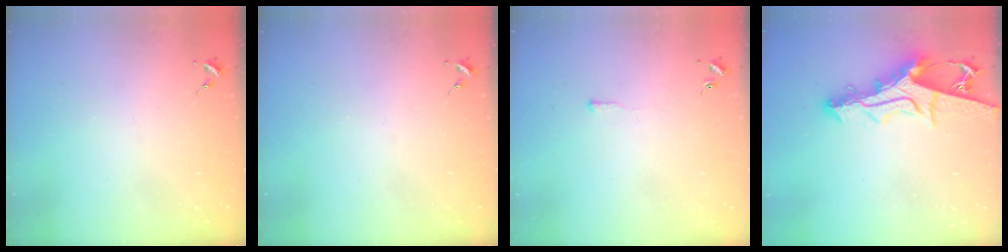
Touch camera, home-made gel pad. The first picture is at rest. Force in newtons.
{"total": 0.0}
{"total": 2.9, "press": 2.9, "slide": 0.5}
{"total": 15.2, "press": 15.2, "slide": 1.3}